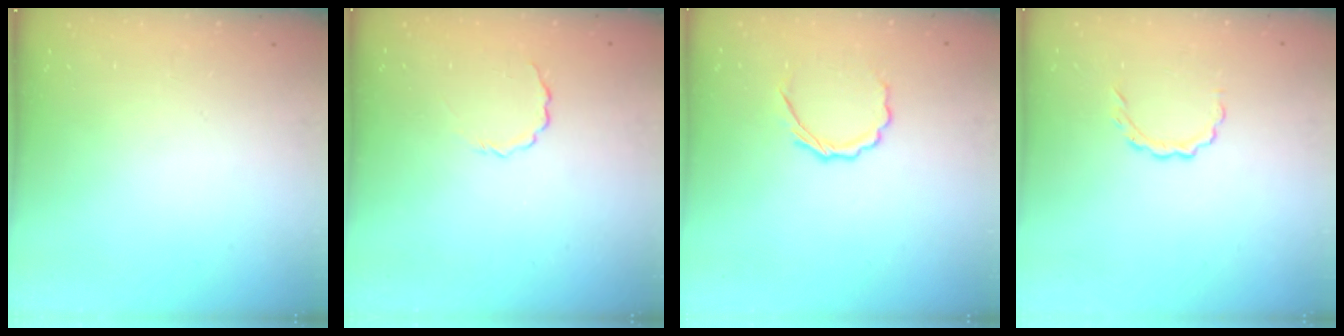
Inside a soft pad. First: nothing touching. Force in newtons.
{"total": 2.7, "press": 2.5, "slide": 0.8}
{"total": 5.1, "press": 4.9, "slide": 1.4}
{"total": 3.5, "press": 3.3, "slide": 1.1}